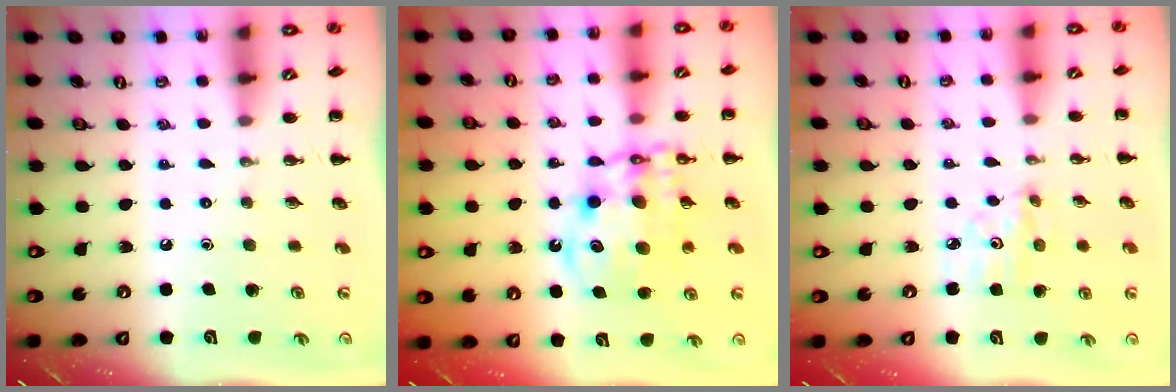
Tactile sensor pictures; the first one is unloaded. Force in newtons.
{"total": 12.6, "press": 12.2, "slide": 3.3}
{"total": 5.2, "press": 5.0, "slide": 1.5}